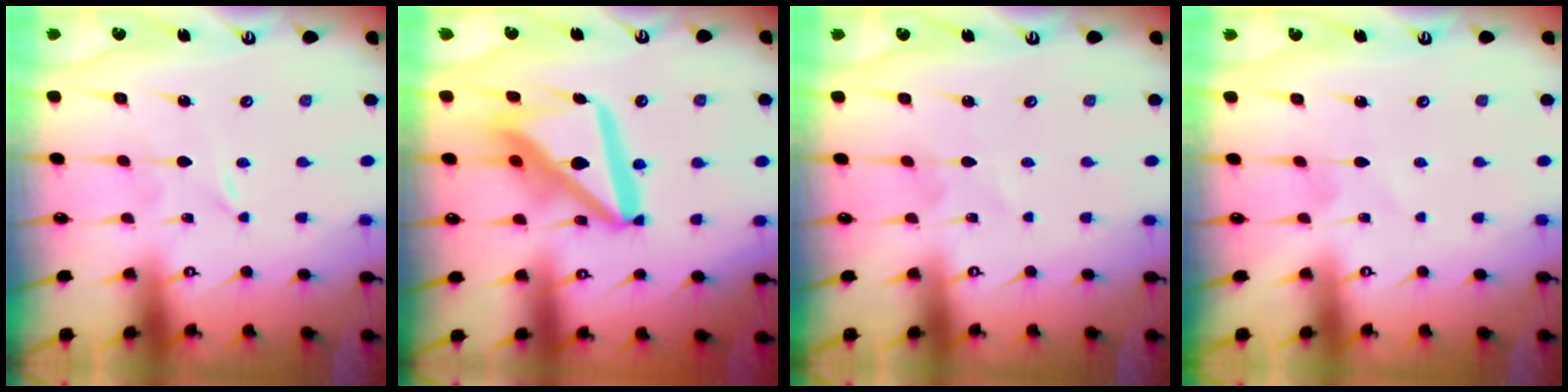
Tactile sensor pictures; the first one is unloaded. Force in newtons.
{"total": 17.1, "press": 17.0, "slide": 2.1}
{"total": 0.8, "press": 0.8, "slide": 0.1}
{"total": 2.2, "press": 2.2, "slide": 0.2}